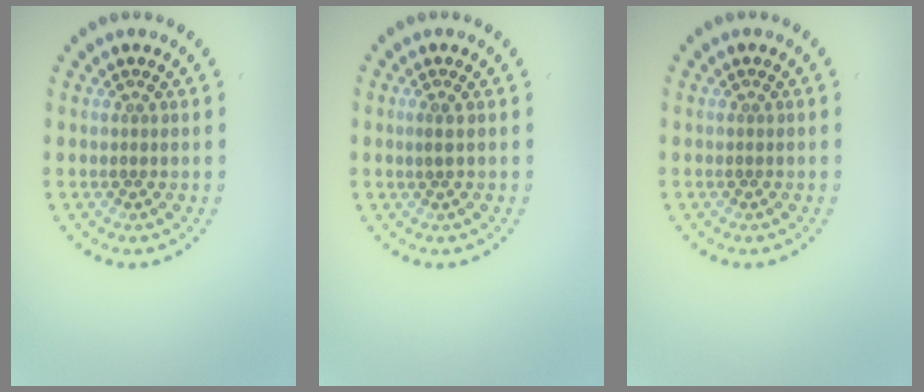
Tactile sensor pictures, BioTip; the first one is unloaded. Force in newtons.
{"total": 0.8, "press": 0.7, "slide": 0.4}
{"total": 0.0}